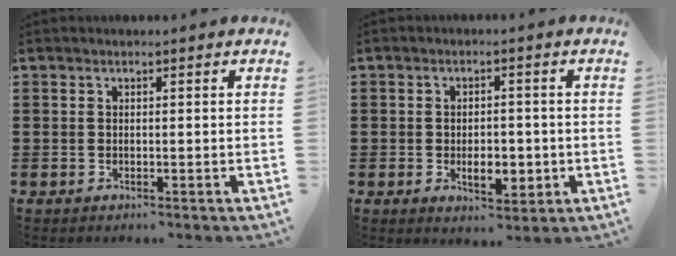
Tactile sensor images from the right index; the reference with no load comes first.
{"total": 5.1, "force": [-1.1, 2.7, 4.1], "torque": [-0.058, 0.000, -0.022]}